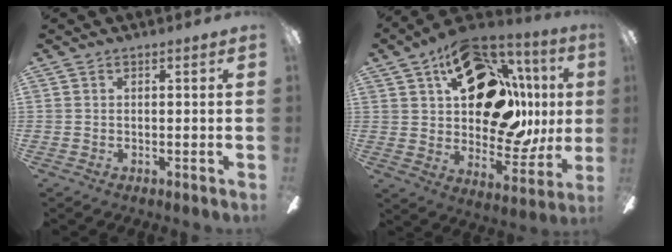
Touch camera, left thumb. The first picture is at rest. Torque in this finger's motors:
{"motor_torque": [2.52, 2.49, 2.22, -0.55, 0.14]}